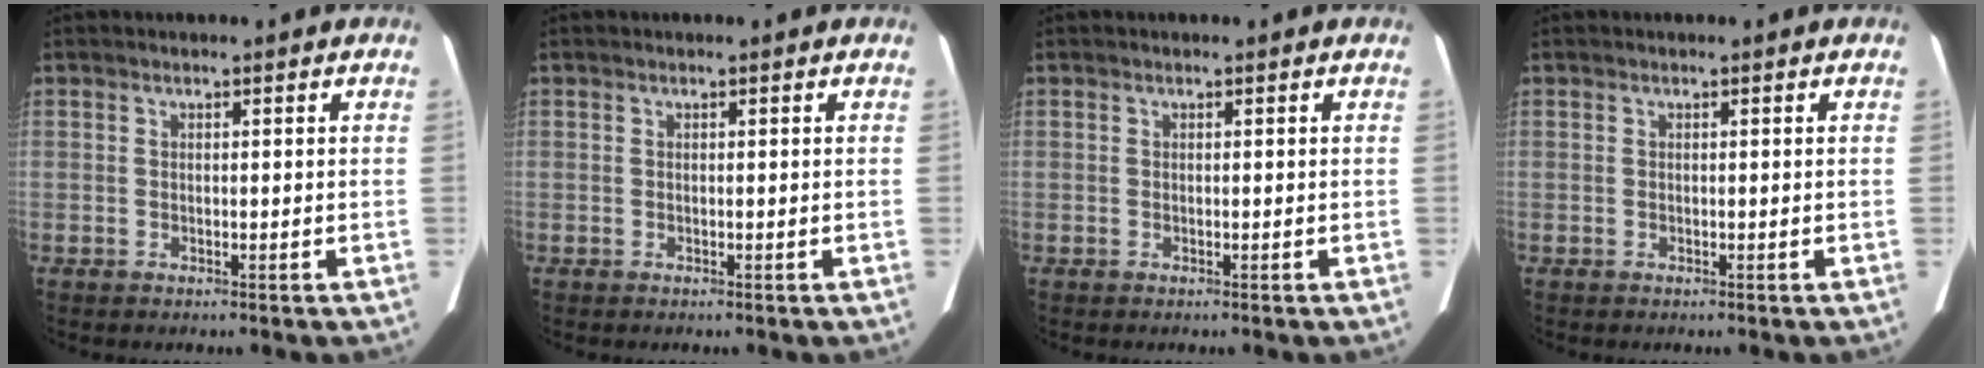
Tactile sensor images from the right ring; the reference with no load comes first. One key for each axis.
{"total": 0.0}
{"total": 0.0}
{"total": 0.0}